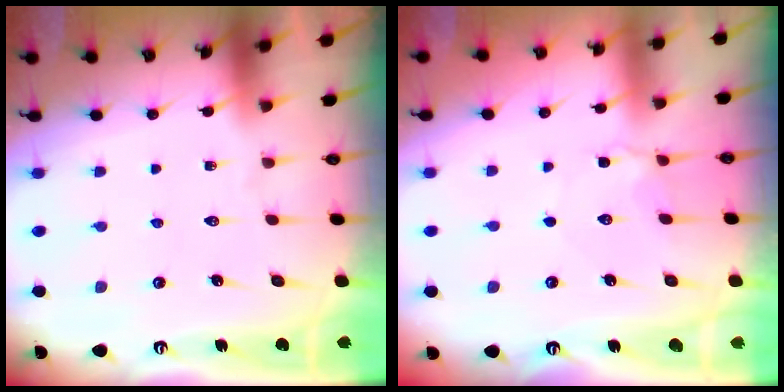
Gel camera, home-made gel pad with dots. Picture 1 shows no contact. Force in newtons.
{"total": 3.8, "press": 3.8, "slide": 0.6}